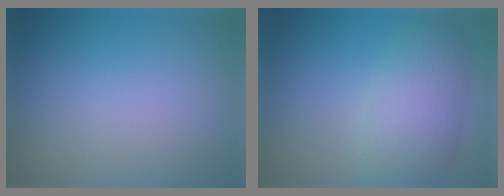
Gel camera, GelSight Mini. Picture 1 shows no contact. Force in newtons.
{"total": 5.5, "press": 5.5, "slide": 0.3}